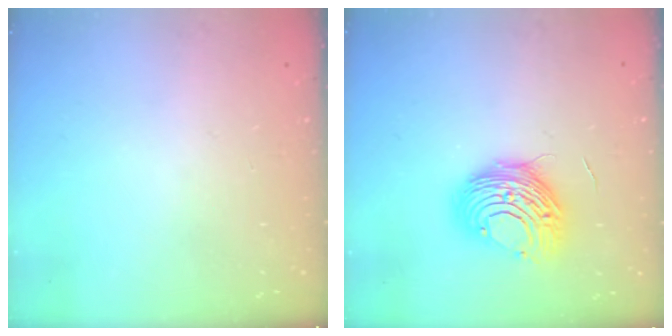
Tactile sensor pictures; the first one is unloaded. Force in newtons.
{"total": 11.0, "press": 11.0, "slide": 0.6}